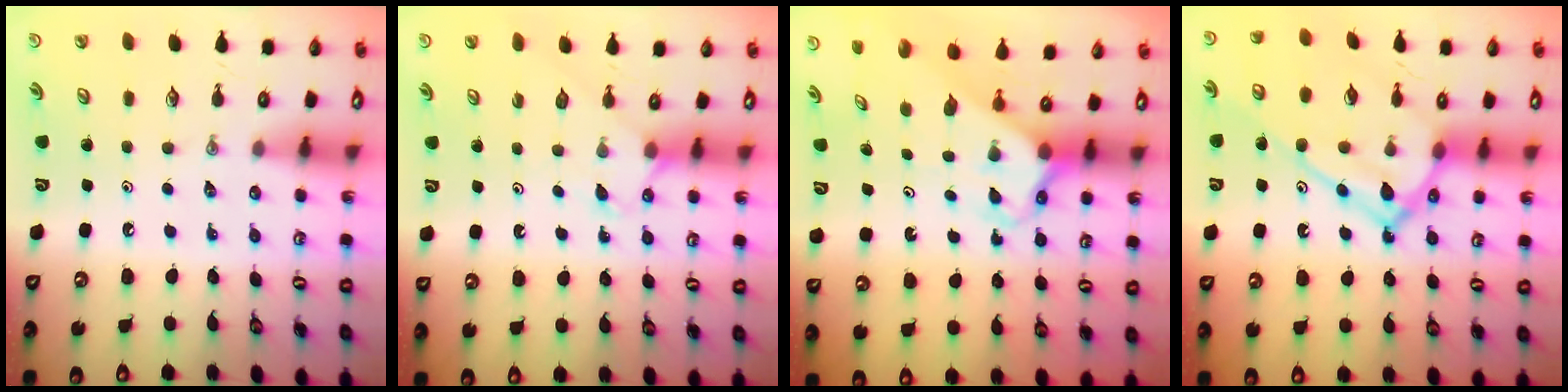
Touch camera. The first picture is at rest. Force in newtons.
{"total": 5.3, "press": 5.2, "slide": 0.5}
{"total": 2.4, "press": 2.4, "slide": 0.1}
{"total": 18.5, "press": 18.5, "slide": 1.0}